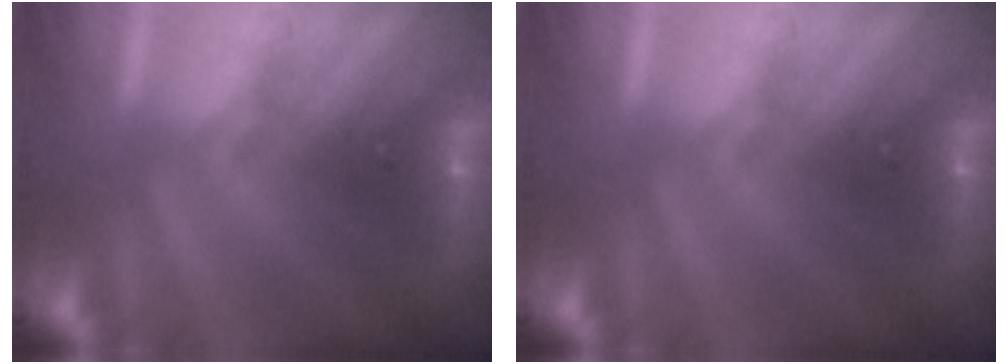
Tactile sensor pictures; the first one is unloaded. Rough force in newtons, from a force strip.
{"total": 0.0}